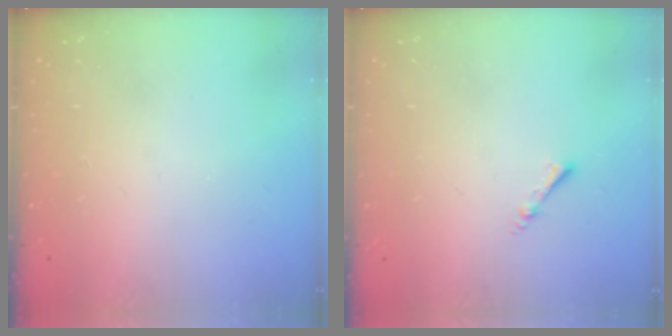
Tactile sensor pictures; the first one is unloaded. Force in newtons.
{"total": 1.9, "press": 1.9, "slide": 0.4}